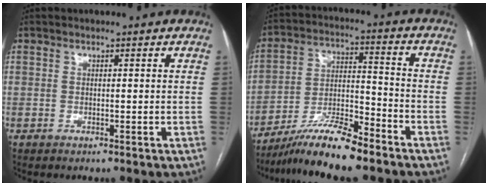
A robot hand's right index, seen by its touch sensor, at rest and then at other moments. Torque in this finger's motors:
{"motor_torque": [0.78, -0.92, 0.56, 0.11]}